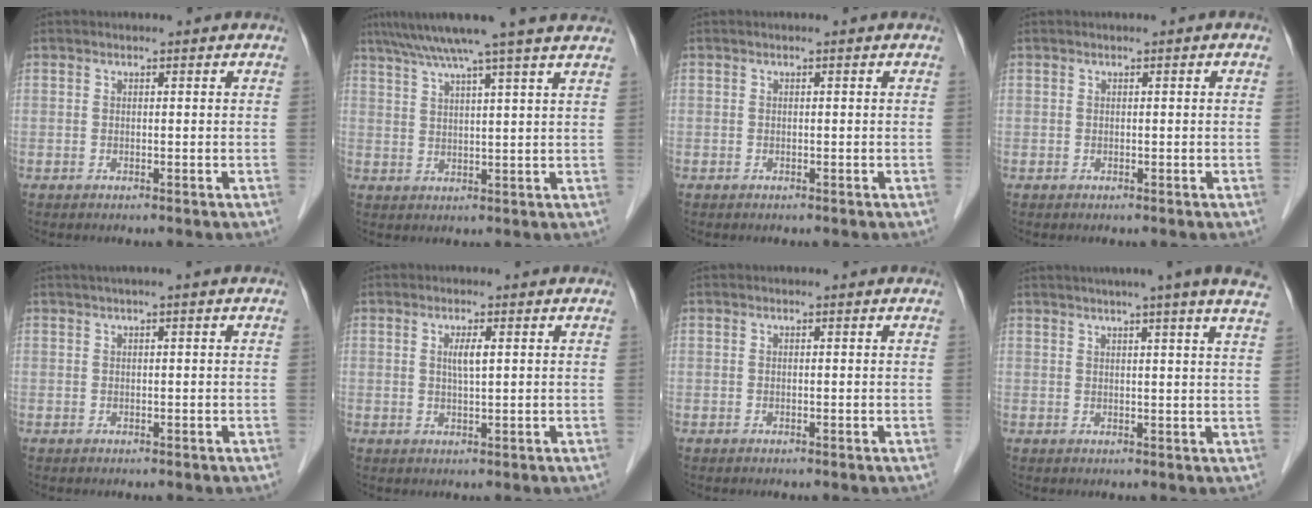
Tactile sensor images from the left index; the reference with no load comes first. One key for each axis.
{"total": 12.9, "fx": 10.5, "fy": -1.2, "fz": 7.4, "tx": -0.121, "ty": 0.026, "tz": 0.137}
{"total": 0.0}
{"total": 0.0}
{"total": 0.7, "fx": 0.3, "fy": 0.0, "fz": 0.6, "tx": -0.010, "ty": 0.009, "tz": 0.006}
{"total": 2.3, "fx": 0.6, "fy": 0.2, "fz": 2.2, "tx": -0.044, "ty": -0.001, "tz": 0.011}
{"total": 0.0}
{"total": 11.7, "fx": 9.3, "fy": -1.2, "fz": 6.9, "tx": -0.097, "ty": 0.004, "tz": 0.096}